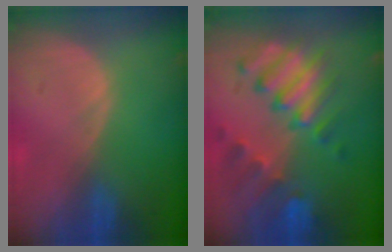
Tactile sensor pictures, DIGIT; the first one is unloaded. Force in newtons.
{"total": 10.1, "press": 8.8, "slide": 4.8}